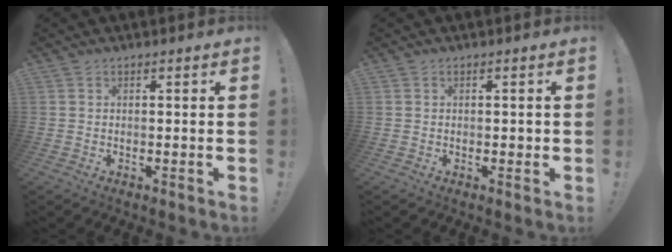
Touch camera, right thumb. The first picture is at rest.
{"total": 1.0, "force": [-0.1, 0.8, 0.5], "torque": [0.000, 0.000, -0.003]}